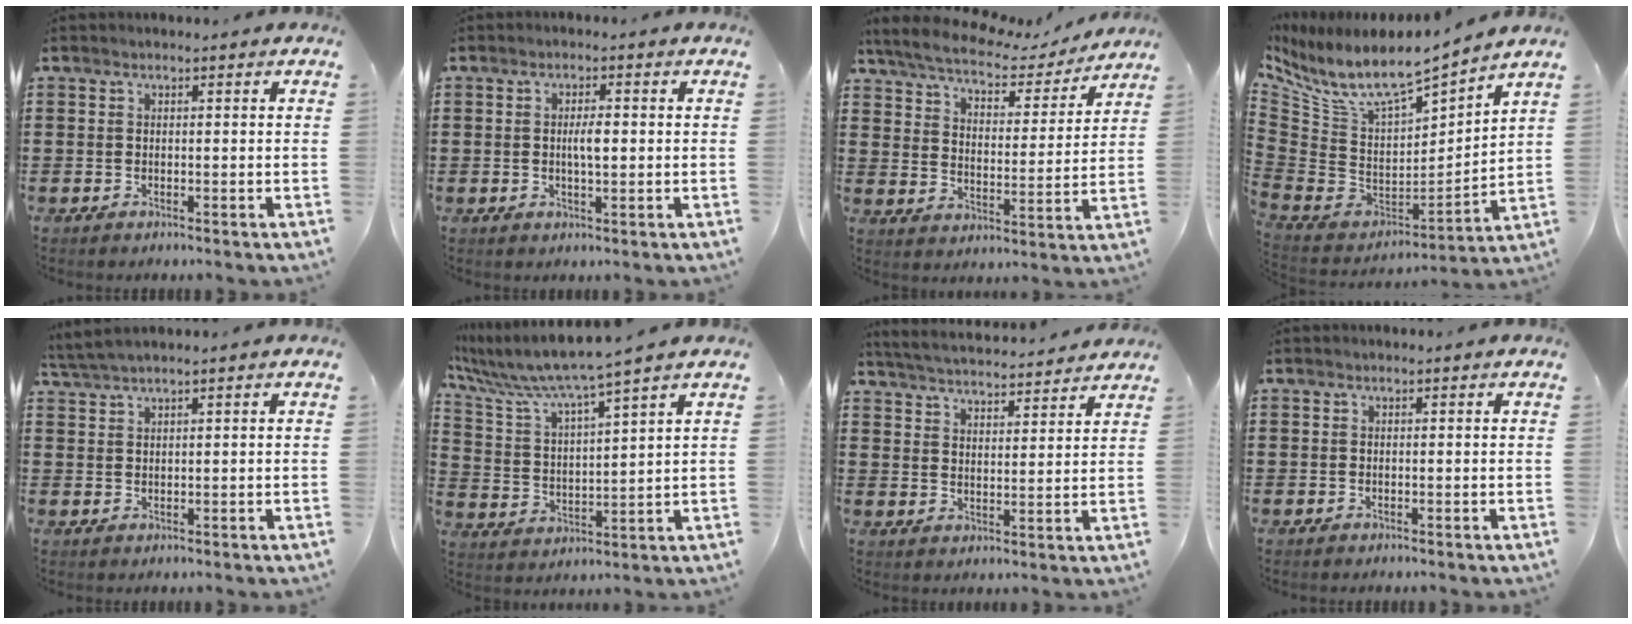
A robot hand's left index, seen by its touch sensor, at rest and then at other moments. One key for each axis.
{"total": 3.1, "fx": 0.2, "fy": 0.9, "fz": 3.0, "tx": -0.057, "ty": 0.000, "tz": 0.001}
{"total": 5.8, "fx": 5.3, "fy": 1.2, "fz": 2.1, "tx": -0.066, "ty": -0.028, "tz": 0.087}
{"total": 8.2, "fx": 6.5, "fy": 2.1, "fz": 4.6, "tx": -0.119, "ty": -0.060, "tz": 0.110}
{"total": 2.2, "fx": 1.8, "fy": -0.3, "fz": 1.1, "tx": -0.024, "ty": 0.002, "tz": 0.036}
{"total": 6.4, "fx": 5.5, "fy": -0.4, "fz": 3.1, "tx": -0.089, "ty": -0.039, "tz": 0.087}
{"total": 4.3, "fx": 4.2, "fy": -0.2, "fz": 0.4, "tx": -0.028, "ty": -0.030, "tz": 0.070}
{"total": 0.0}